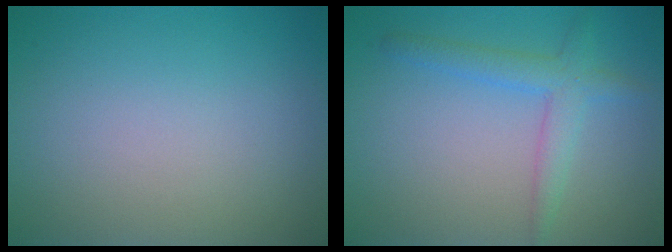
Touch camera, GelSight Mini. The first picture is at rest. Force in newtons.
{"total": 2.8, "press": 2.8, "slide": 0.2}